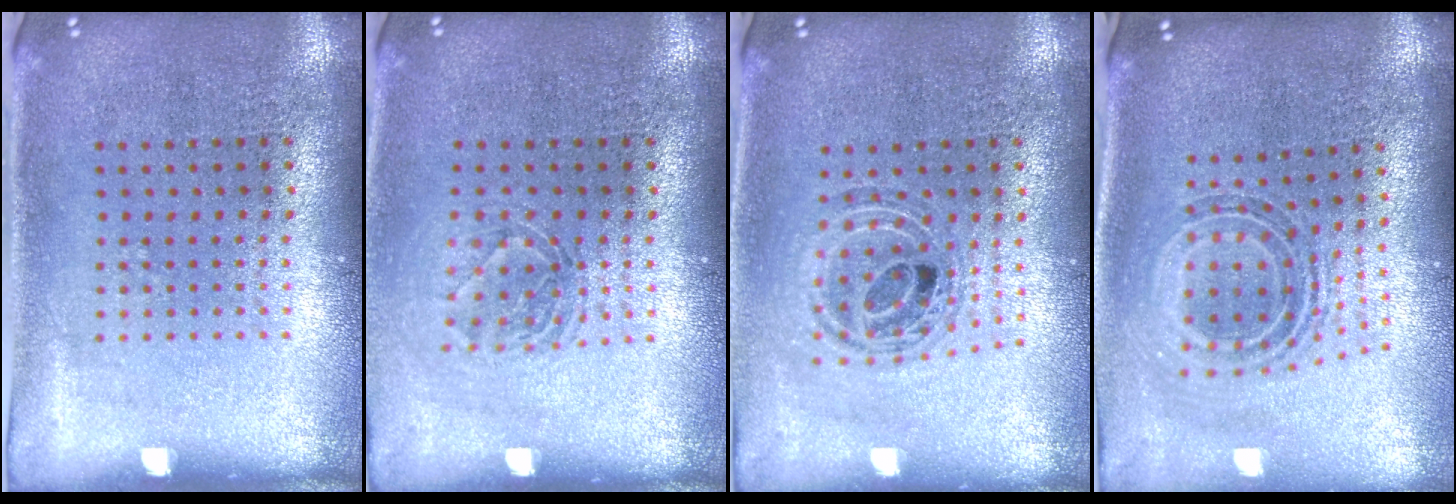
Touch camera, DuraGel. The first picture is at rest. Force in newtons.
{"total": 1.3, "press": 1.1, "slide": 0.7}
{"total": 0.8, "press": 0.8, "slide": 0.1}
{"total": 0.9, "press": 0.8, "slide": 0.5}